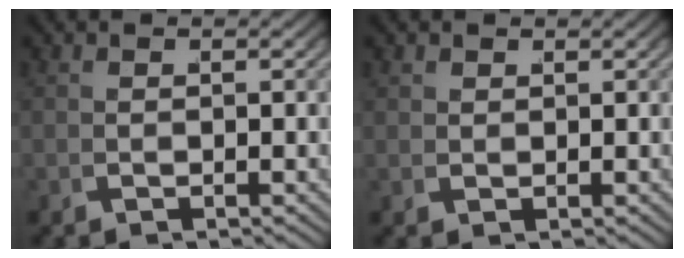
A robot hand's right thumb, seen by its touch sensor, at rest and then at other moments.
{"total": 0.9, "force": [0.9, 0.3, 0.0], "torque": [0.006, 0.001, 0.023]}